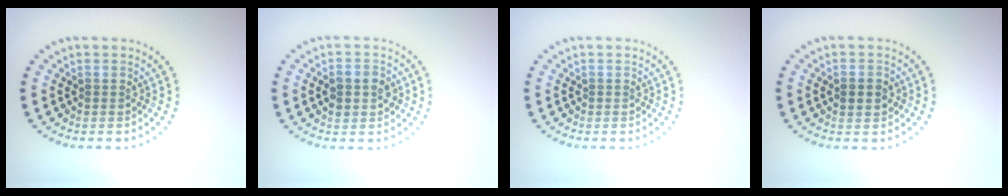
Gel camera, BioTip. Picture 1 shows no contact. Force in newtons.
{"total": 2.6, "press": 2.6, "slide": 0.2}
{"total": 0.0}
{"total": 2.1, "press": 2.1, "slide": 0.2}